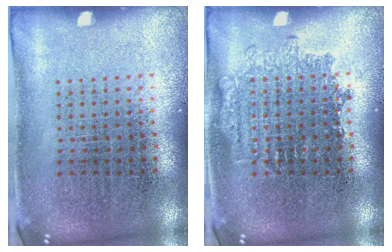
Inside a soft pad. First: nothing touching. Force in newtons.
{"total": 1.7, "press": 1.6, "slide": 0.3}